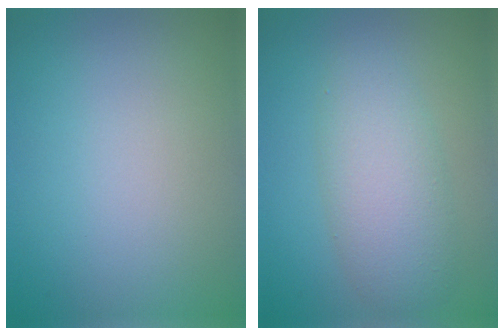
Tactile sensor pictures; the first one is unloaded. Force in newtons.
{"total": 4.9, "press": 4.9, "slide": 0.4}